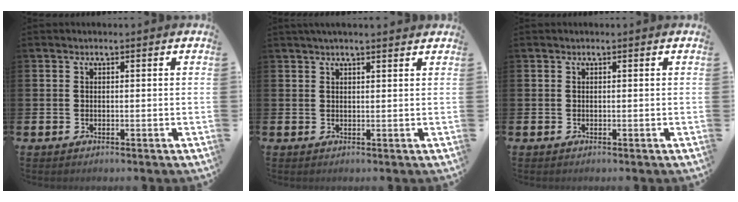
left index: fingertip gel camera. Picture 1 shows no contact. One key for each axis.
{"total": 1.8, "fx": 1.7, "fy": -0.1, "fz": 0.7, "tx": -0.014, "ty": -0.002, "tz": 0.030}
{"total": 0.0}